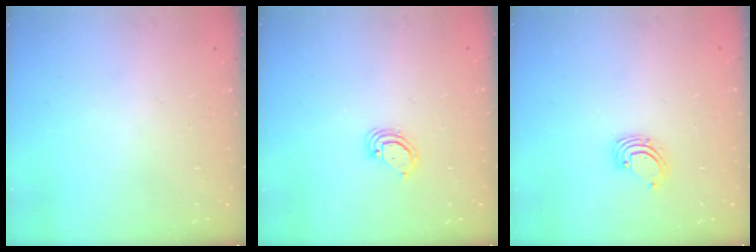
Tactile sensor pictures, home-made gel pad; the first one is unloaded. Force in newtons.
{"total": 2.9, "press": 2.9, "slide": 0.2}
{"total": 2.3, "press": 2.3, "slide": 0.2}